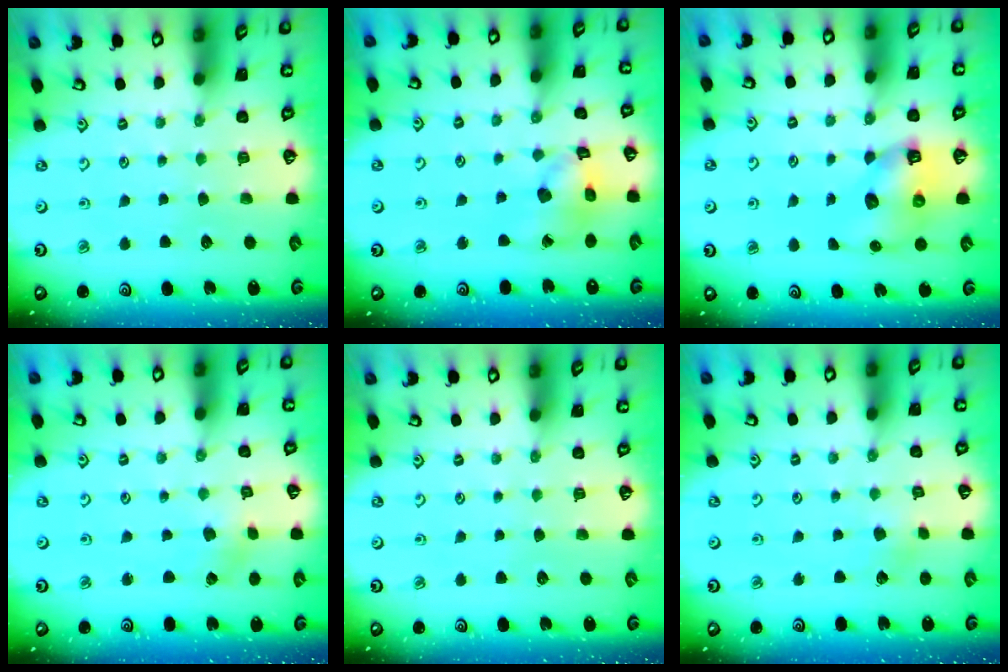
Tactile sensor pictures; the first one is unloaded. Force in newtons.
{"total": 12.0, "press": 11.9, "slide": 1.5}
{"total": 8.5, "press": 8.4, "slide": 1.1}
{"total": 1.6, "press": 1.5, "slide": 0.2}
{"total": 0.0}
{"total": 2.6, "press": 2.6, "slide": 0.2}